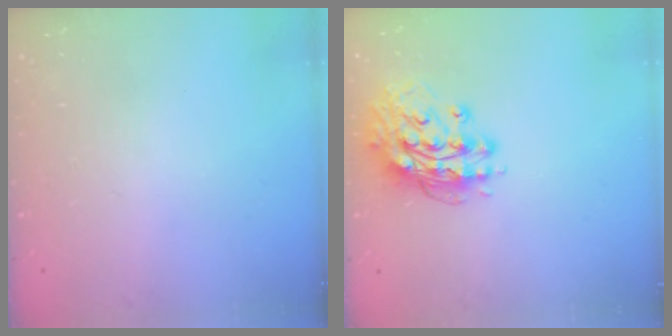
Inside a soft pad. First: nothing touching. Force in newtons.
{"total": 13.5, "press": 13.4, "slide": 1.3}